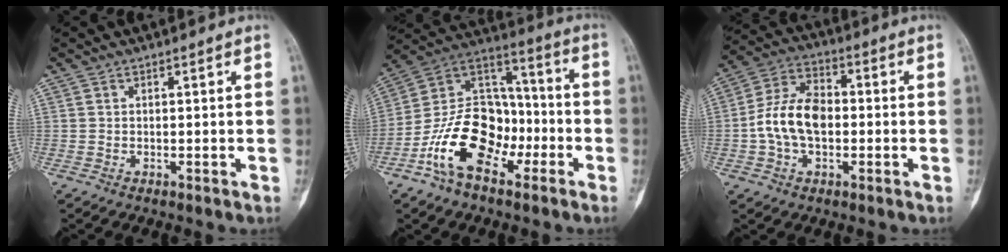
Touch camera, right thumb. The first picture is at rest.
{"total": 18.0, "force": [-7.8, 11.3, 11.6], "torque": [-0.187, 0.075, -0.148]}
{"total": 11.6, "force": [-1.0, 7.4, 8.9], "torque": [-0.163, 0.031, -0.027]}